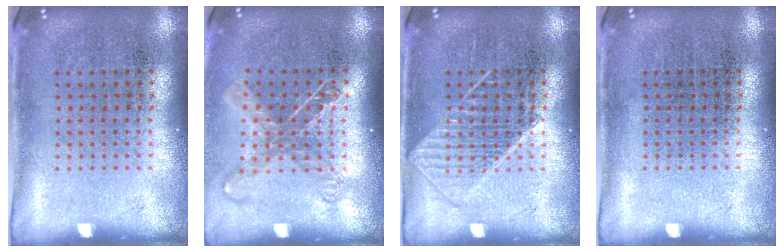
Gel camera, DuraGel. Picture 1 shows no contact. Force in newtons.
{"total": 1.5, "press": 1.2, "slide": 0.8}
{"total": 1.7, "press": 1.7, "slide": 0.3}
{"total": 0.0}